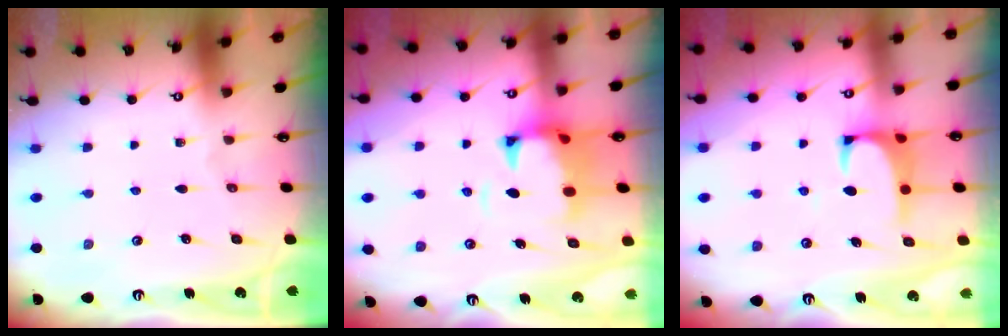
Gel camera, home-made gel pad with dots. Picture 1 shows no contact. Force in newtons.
{"total": 2.8, "press": 2.4, "slide": 1.3}
{"total": 1.6, "press": 1.5, "slide": 0.5}